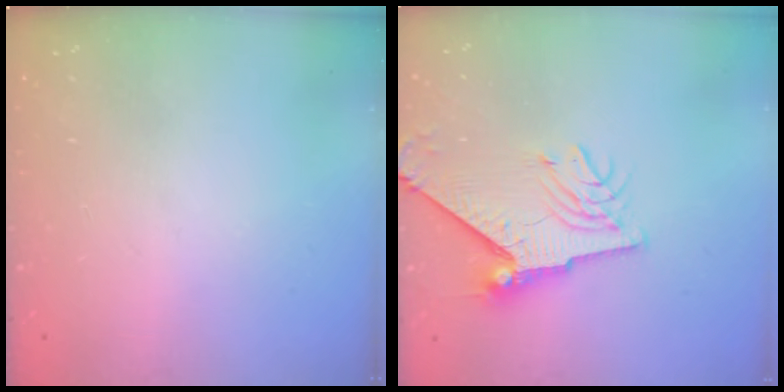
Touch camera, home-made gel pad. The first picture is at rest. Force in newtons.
{"total": 11.5, "press": 11.4, "slide": 1.2}